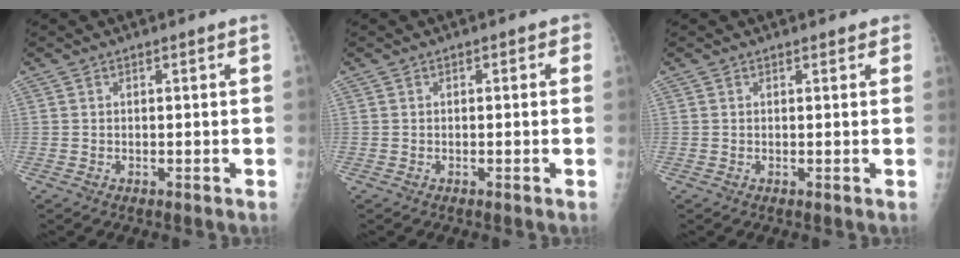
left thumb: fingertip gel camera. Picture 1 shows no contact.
{"total": 1.5, "force": [0.0, 1.0, 1.2], "torque": [0.005, 0.006, -0.012]}
{"total": 1.2, "force": [0.7, 0.8, 0.6], "torque": [0.009, -0.001, 0.001]}